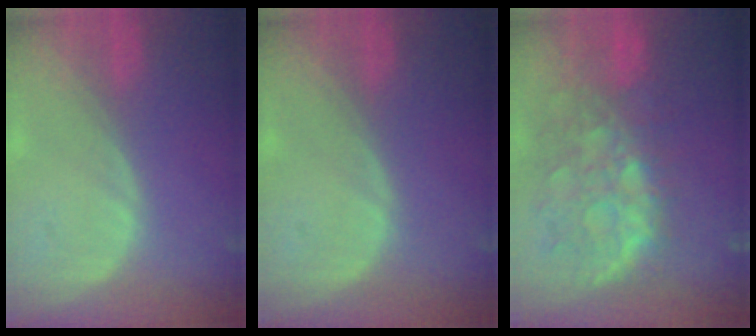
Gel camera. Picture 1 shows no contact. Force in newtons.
{"total": 0.0}
{"total": 11.2, "press": 9.8, "slide": 5.4}